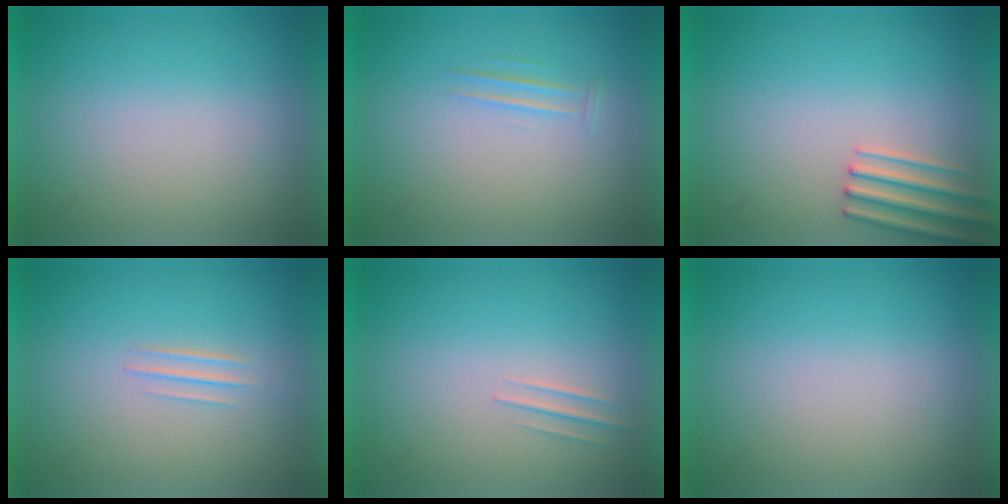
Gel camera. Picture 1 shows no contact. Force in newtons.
{"total": 1.1}
{"total": 2.5}
{"total": 1.0}
{"total": 1.0}
{"total": 0.0}